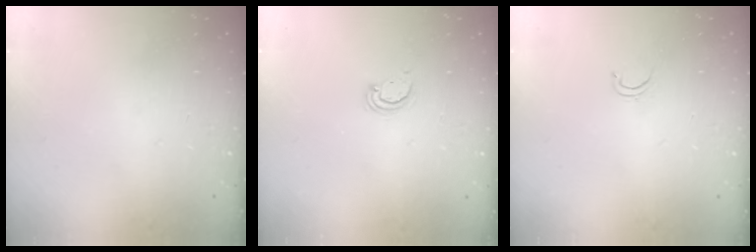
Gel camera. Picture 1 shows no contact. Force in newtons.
{"total": 2.5, "press": 2.5, "slide": 0.3}
{"total": 2.6, "press": 2.5, "slide": 0.4}